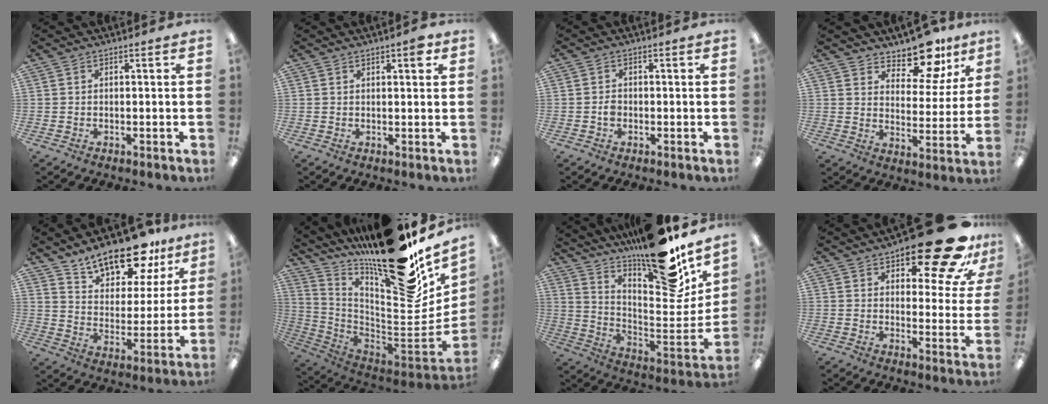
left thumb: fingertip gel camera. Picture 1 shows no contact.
{"total": 2.8, "force": [1.8, 0.7, 2.0], "torque": [-0.028, -0.003, 0.027]}
{"total": 1.8, "force": [-0.4, 1.3, 1.1], "torque": [-0.021, 0.004, -0.008]}
{"total": 12.5, "force": [10.6, 4.6, 4.6], "torque": [-0.065, -0.078, 0.192]}
{"total": 18.0, "force": [14.4, 6.9, 8.3], "torque": [-0.133, -0.097, 0.247]}
{"total": 26.2, "force": [18.6, 7.2, 17.0], "torque": [-0.211, -0.154, 0.309]}
{"total": 23.0, "force": [18.1, 5.4, 13.0], "torque": [-0.164, -0.150, 0.289]}
{"total": 22.1, "force": [15.0, 7.9, 14.1], "torque": [-0.176, -0.093, 0.243]}